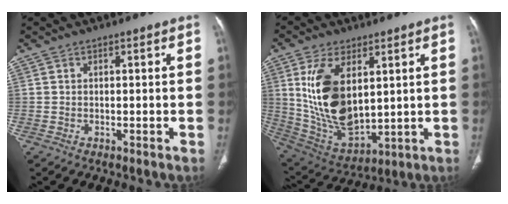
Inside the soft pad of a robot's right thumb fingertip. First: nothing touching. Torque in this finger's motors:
{"motor_torque": [1.58, 3.31, 1.95, 0.69, 0.59]}